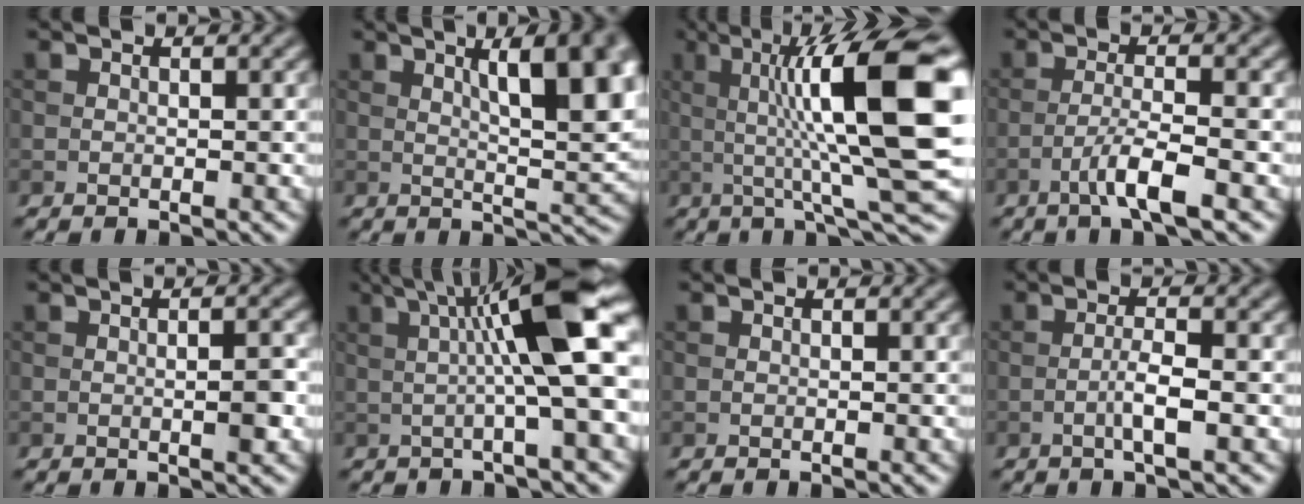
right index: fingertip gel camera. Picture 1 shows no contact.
{"total": 11.4, "force": [3.5, 3.7, 10.2], "torque": [-0.121, 0.010, 0.048]}
{"total": 13.5, "force": [2.2, 2.7, 13.0], "torque": [-0.189, 0.013, 0.033]}
{"total": 4.2, "force": [-2.0, 0.4, 3.6], "torque": [-0.066, 0.010, -0.047]}
{"total": 2.3, "force": [-0.2, 0.4, 2.3], "torque": [-0.036, 0.001, -0.003]}
{"total": 10.1, "force": [1.8, 1.6, 9.8], "torque": [-0.138, 0.015, 0.024]}
{"total": 0.0}
{"total": 2.8, "force": [-0.8, 0.3, 2.6], "torque": [-0.049, 0.006, -0.020]}